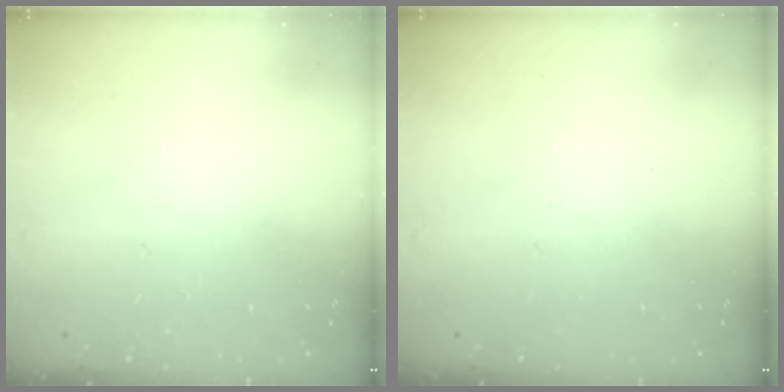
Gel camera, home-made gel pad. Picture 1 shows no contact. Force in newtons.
{"total": 0.0}